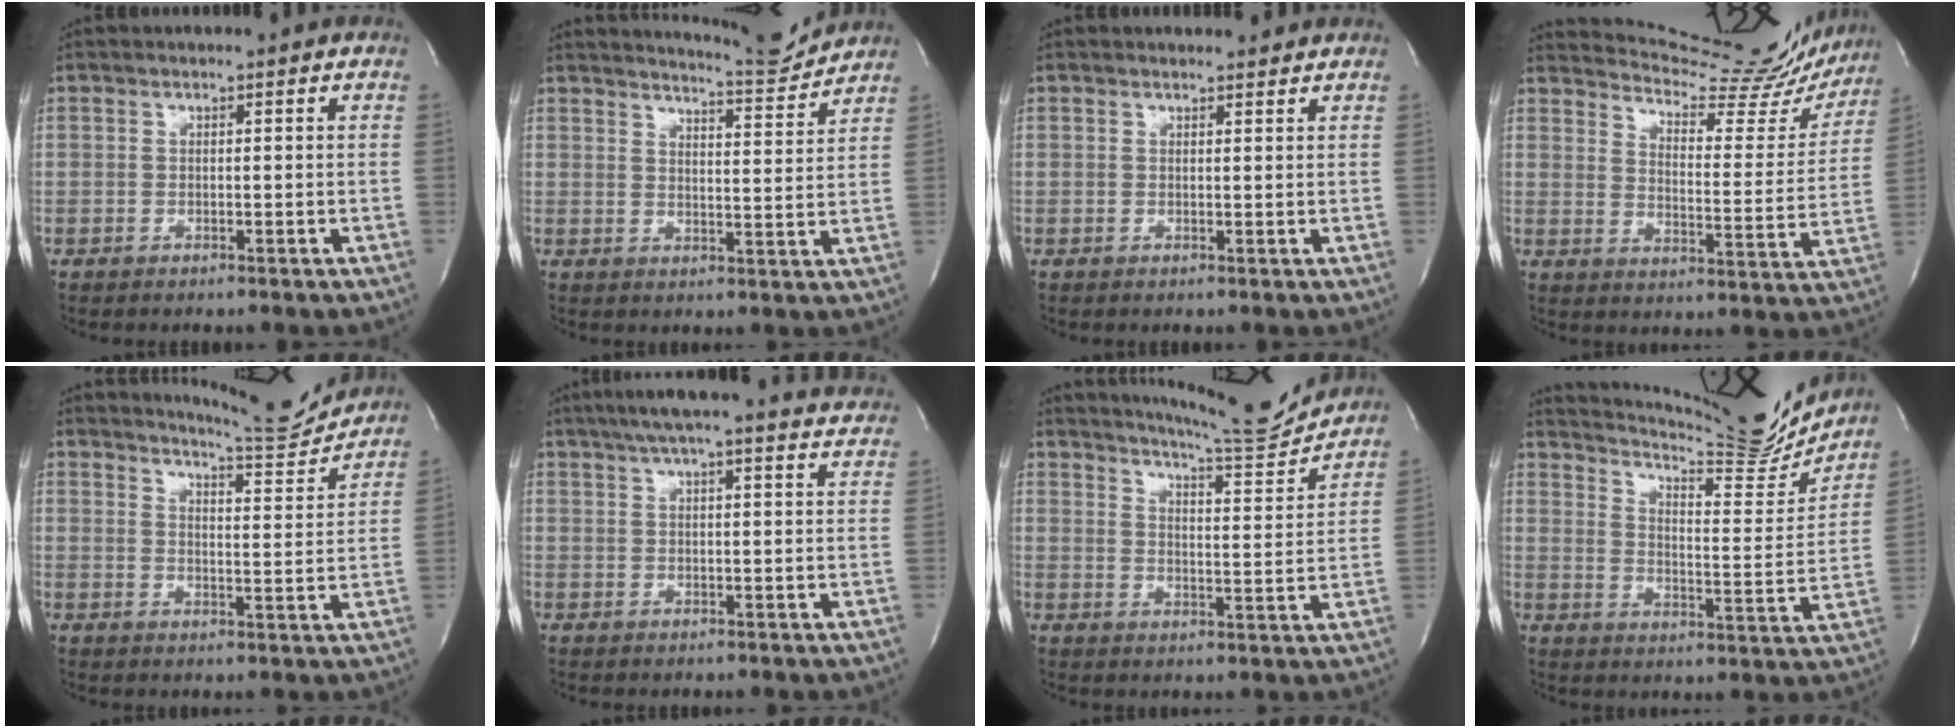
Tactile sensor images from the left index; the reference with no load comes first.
{"total": 7.4, "force": [7.3, -0.7, 0.5], "torque": [-0.017, -0.024, 0.101]}
{"total": 2.3, "force": [2.2, 0.6, 0.3], "torque": [-0.009, 0.000, 0.023]}
{"total": 18.7, "force": [18.2, 2.5, 3.6], "torque": [-0.053, -0.075, 0.221]}
{"total": 8.1, "force": [8.1, -0.5, 0.5], "torque": [-0.016, -0.031, 0.110]}
{"total": 20.0, "force": [18.2, 1.6, 8.1], "torque": [-0.122, -0.008, 0.218]}
{"total": 11.9, "force": [11.6, -0.5, 2.9], "torque": [-0.047, -0.034, 0.158]}
{"total": 18.7, "force": [17.6, 1.7, 6.2], "torque": [-0.105, -0.065, 0.232]}